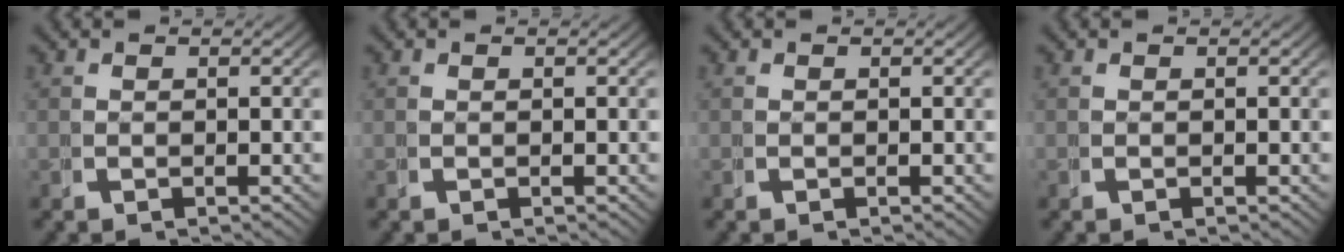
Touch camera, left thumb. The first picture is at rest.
{"total": 0.0}
{"total": 0.0}
{"total": 0.0}